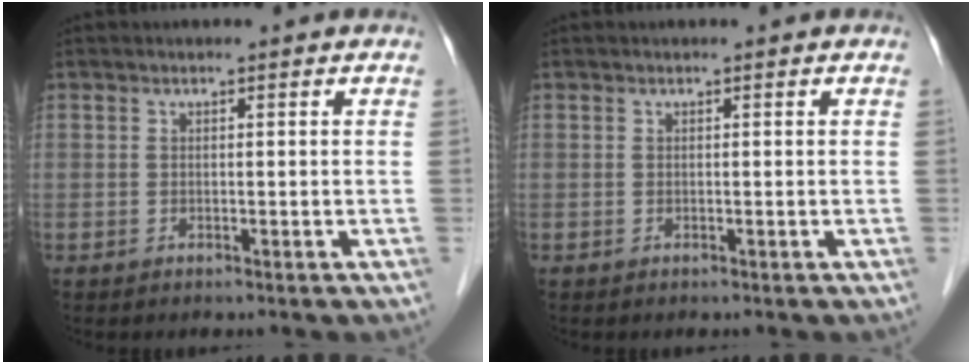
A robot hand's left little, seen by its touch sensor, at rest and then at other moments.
{"total": 0.0}